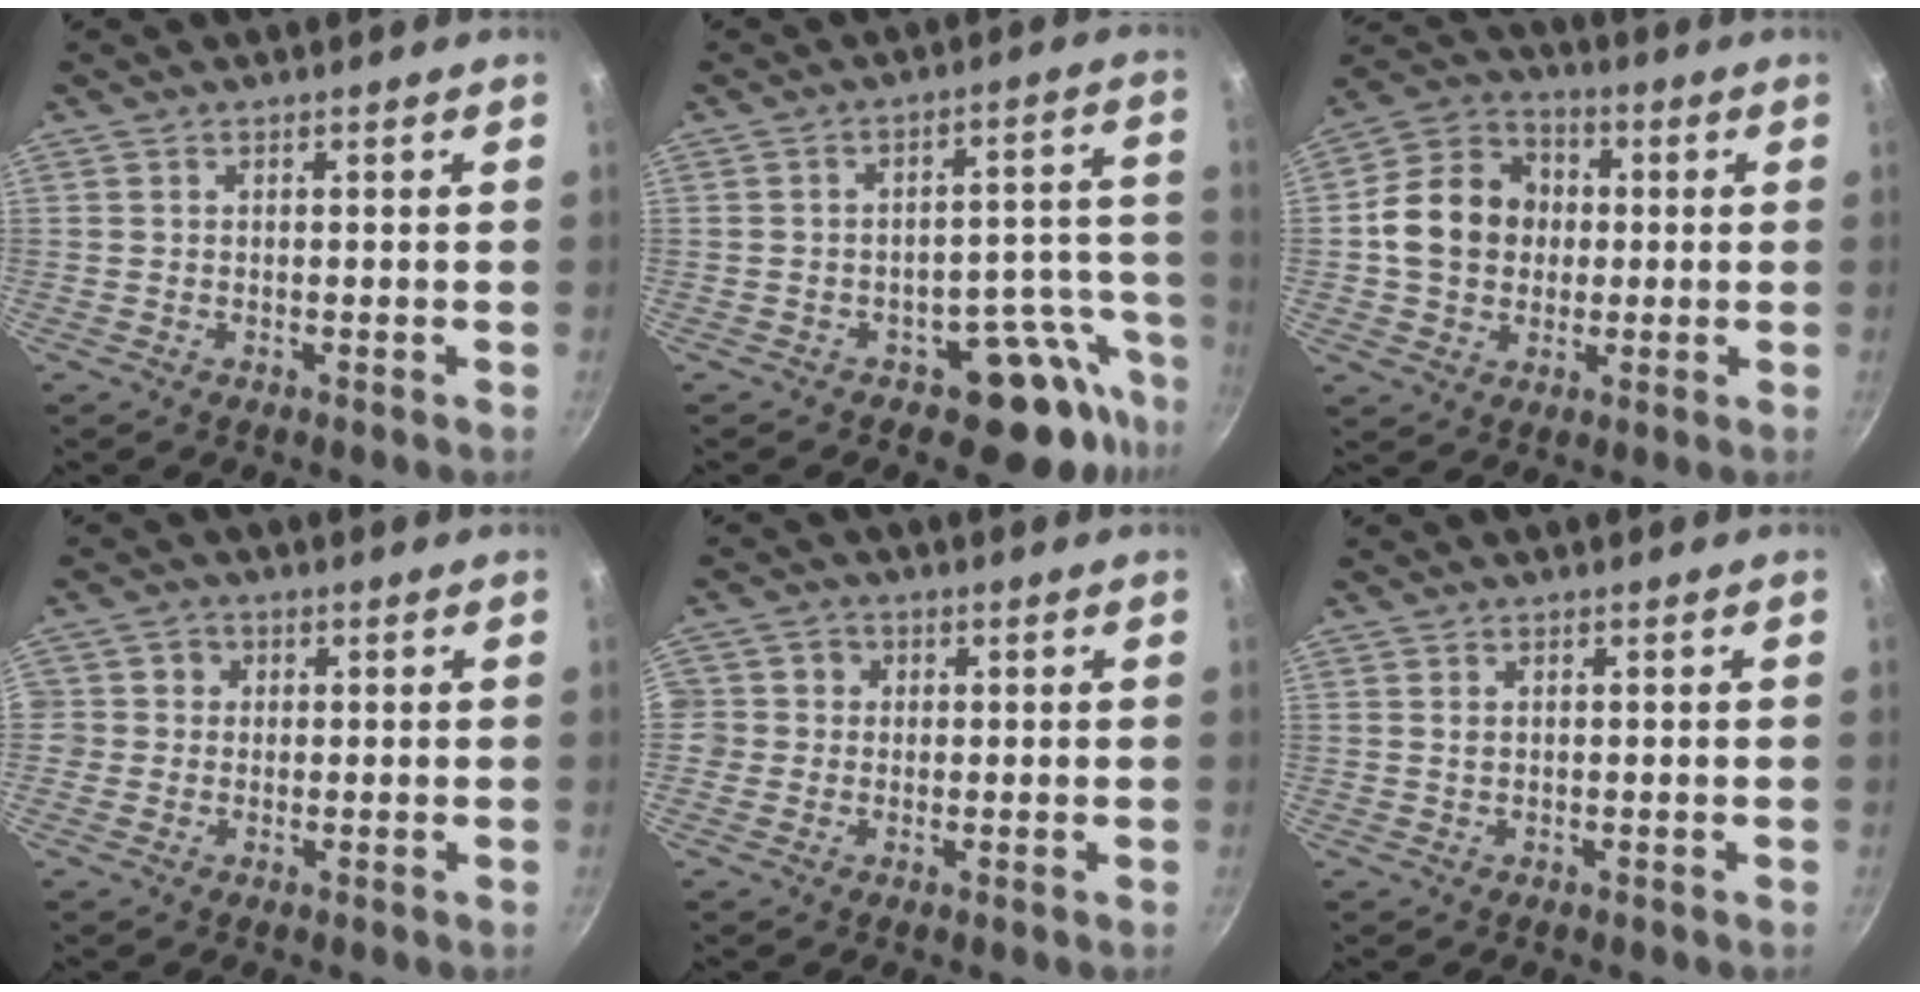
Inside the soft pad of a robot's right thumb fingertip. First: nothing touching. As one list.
[{"total": 11.1, "force": [-7.2, 5.1, 6.8], "torque": [-0.037, 0.084, -0.095]}, {"total": 14.1, "force": [0.1, 11.8, 7.8], "torque": [-0.115, 0.025, -0.003]}, {"total": 4.1, "force": [0.4, 4.0, 0.5], "torque": [0.021, 0.008, 0.005]}, {"total": 5.1, "force": [0.4, 5.0, 0.7], "torque": [0.014, 0.012, 0.004]}, {"total": 0.6, "force": [0.2, 0.3, 0.4], "torque": [-0.008, 0.001, 0.006]}]